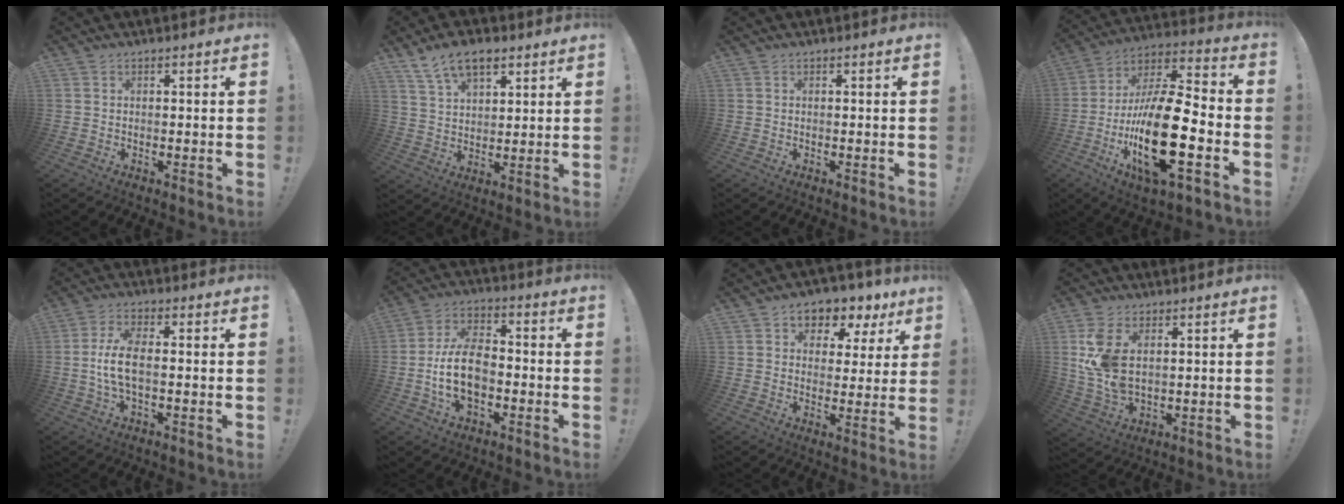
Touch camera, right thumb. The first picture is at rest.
{"total": 10.2, "force": [6.6, 5.2, 5.8], "torque": [-0.098, -0.022, 0.123]}
{"total": 0.0}
{"total": 23.9, "force": [-7.2, 7.7, 21.5], "torque": [-0.421, 0.030, -0.121]}
{"total": 8.3, "force": [-0.6, 3.2, 7.7], "torque": [-0.164, -0.003, -0.013]}
{"total": 13.6, "force": [-3.2, 8.4, 10.2], "torque": [-0.192, 0.015, -0.059]}
{"total": 6.3, "force": [3.1, 5.0, 2.2], "torque": [-0.021, -0.028, 0.058]}
{"total": 10.6, "force": [3.2, 5.9, 8.2], "torque": [-0.164, -0.024, 0.058]}